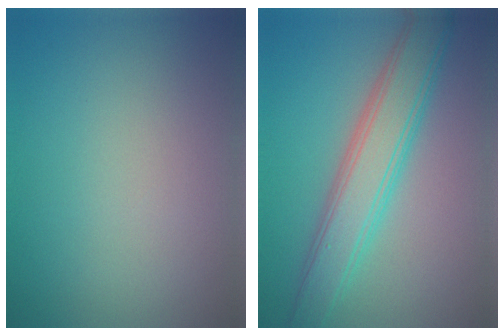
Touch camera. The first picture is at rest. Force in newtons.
{"total": 5.8, "press": 5.8, "slide": 0.2}